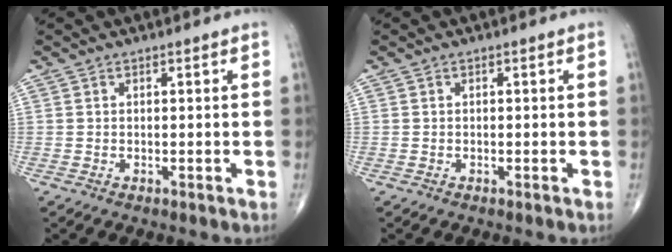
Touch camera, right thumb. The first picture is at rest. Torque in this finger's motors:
{"motor_torque": [-0.31, -0.36, -0.24, -0.21, -0.04]}